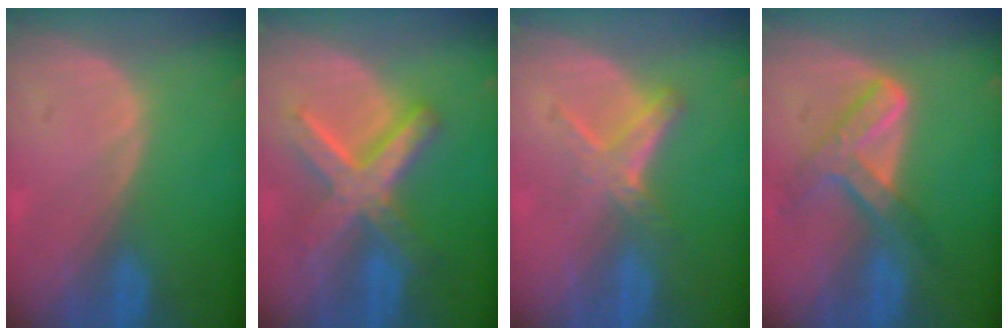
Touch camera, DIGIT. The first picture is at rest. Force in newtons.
{"total": 9.0, "press": 9.0, "slide": 0.7}
{"total": 5.0, "press": 4.7, "slide": 1.5}
{"total": 7.2, "press": 6.0, "slide": 4.0}